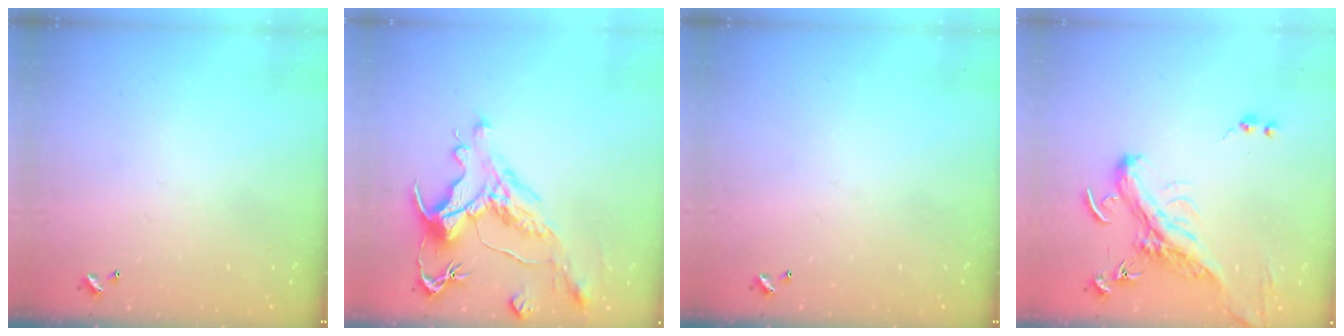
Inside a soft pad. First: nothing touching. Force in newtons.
{"total": 2.4, "press": 2.0, "slide": 1.3}
{"total": 0.0}
{"total": 2.9, "press": 2.4, "slide": 1.7}